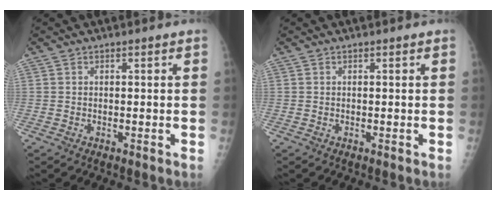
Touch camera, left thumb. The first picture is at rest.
{"total": 0.0}